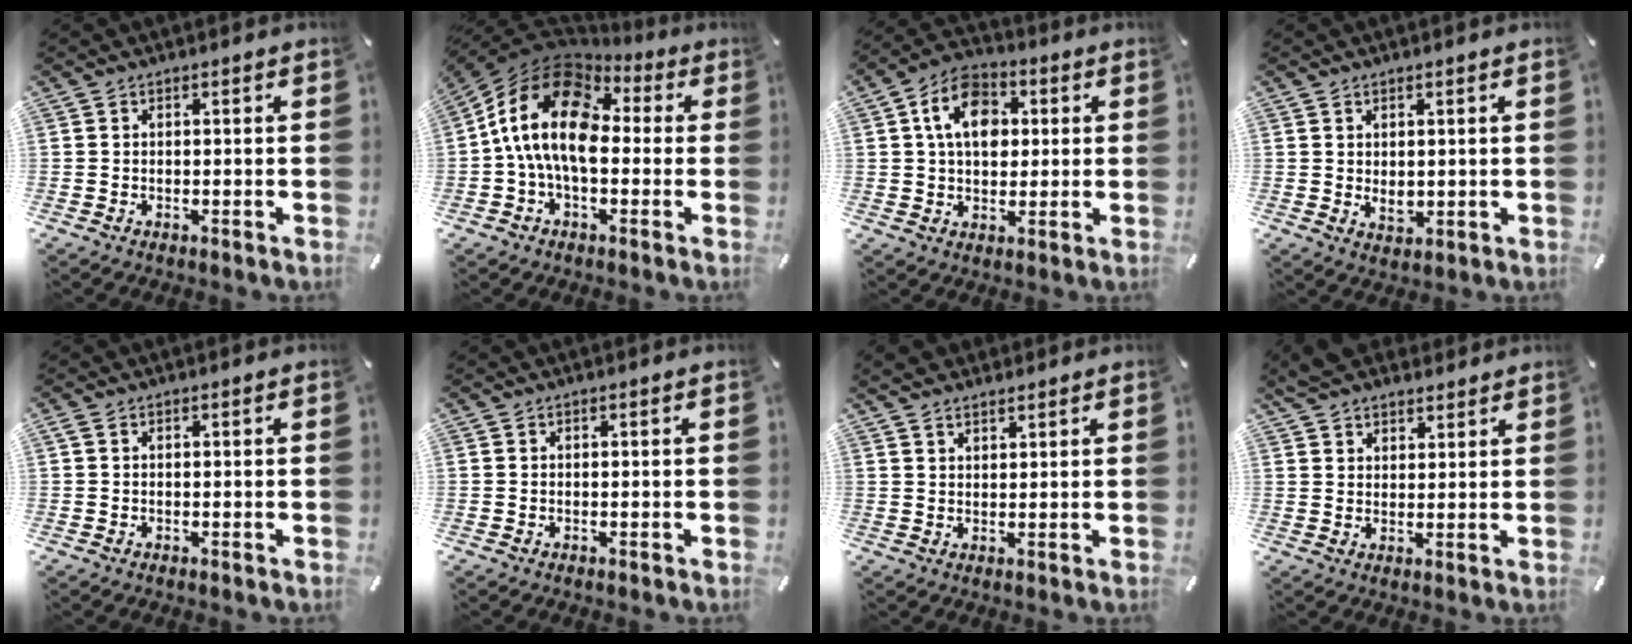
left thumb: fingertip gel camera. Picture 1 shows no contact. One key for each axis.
{"total": 16.4, "fx": 0.2, "fy": 10.6, "fz": 12.6, "tx": -0.271, "ty": 0.013, "tz": -0.003}
{"total": 11.5, "fx": 2.7, "fy": 8.4, "fz": 7.4, "tx": -0.118, "ty": 0.008, "tz": 0.048}
{"total": 3.0, "fx": 0.7, "fy": 2.2, "fz": 1.9, "tx": -0.029, "ty": -0.002, "tz": 0.013}
{"total": 0.6, "fx": 0.0, "fy": 0.1, "fz": 0.6, "tx": -0.011, "ty": 0.000, "tz": 0.000}
{"total": 0.0}
{"total": 3.1, "fx": 2.5, "fy": 1.5, "fz": 1.0, "tx": -0.024, "ty": -0.004, "tz": 0.047}
{"total": 5.6, "fx": 4.6, "fy": 3.1, "fz": 1.1, "tx": -0.028, "ty": -0.018, "tz": 0.086}